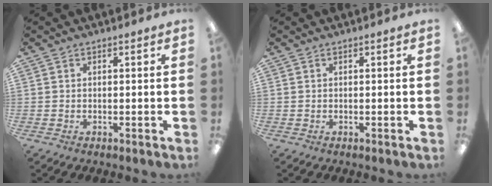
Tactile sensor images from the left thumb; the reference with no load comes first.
{"total": 0.0}